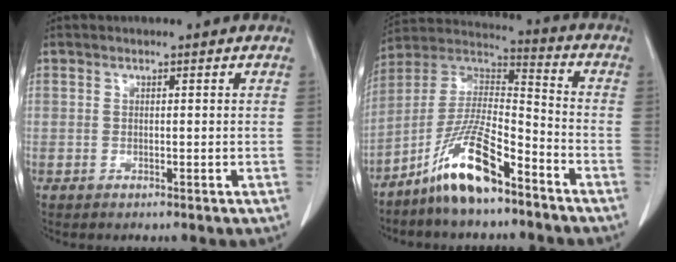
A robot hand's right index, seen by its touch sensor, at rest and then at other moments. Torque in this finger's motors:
{"motor_torque": [1.24, -0.91, 0.74, 0.21]}